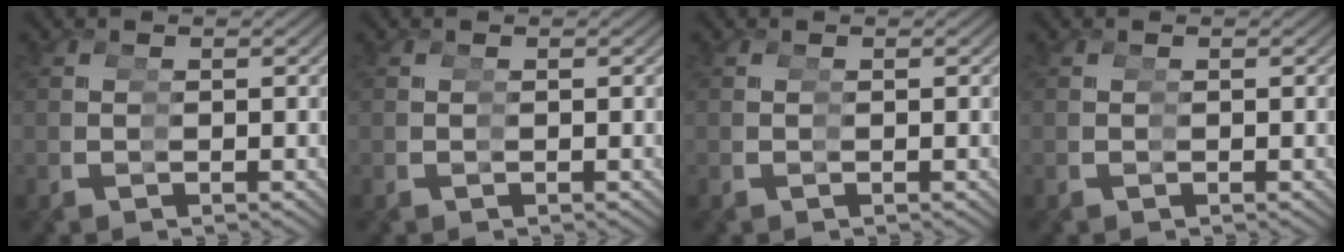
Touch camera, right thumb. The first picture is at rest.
{"total": 0.0}
{"total": 0.0}
{"total": 0.0}